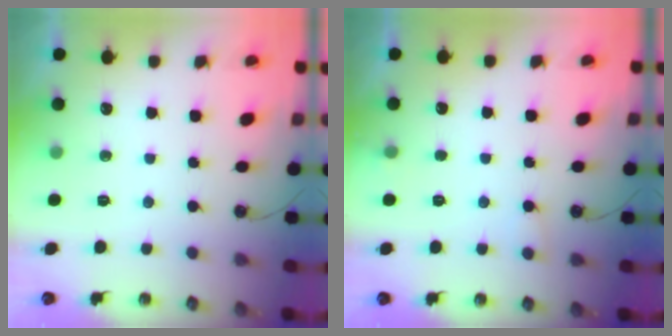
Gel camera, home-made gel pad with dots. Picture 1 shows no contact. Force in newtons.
{"total": 6.3, "press": 6.3, "slide": 0.4}